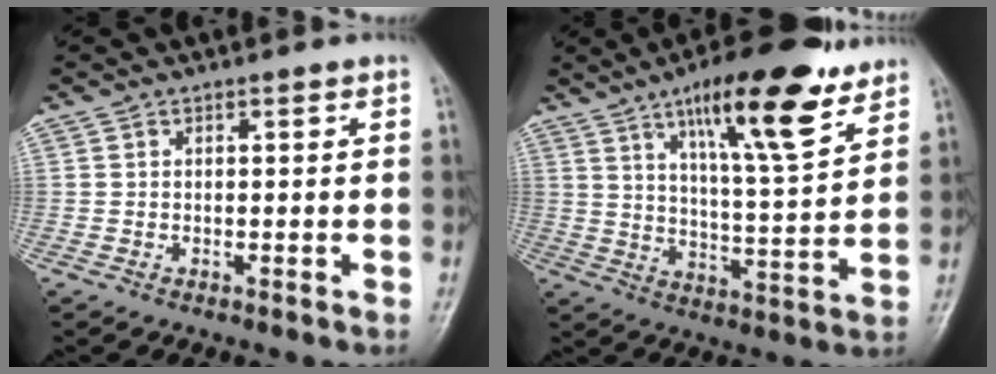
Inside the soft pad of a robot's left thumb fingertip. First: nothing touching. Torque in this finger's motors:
{"motor_torque": [0.52, 0.52, 1.58, -1.19, 0.28]}